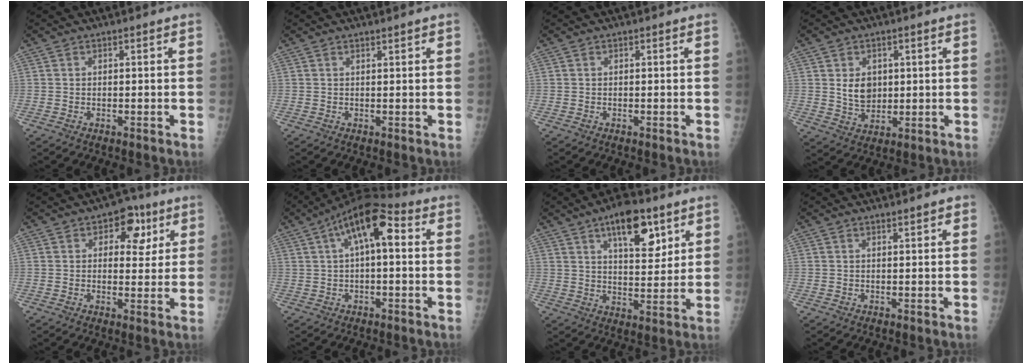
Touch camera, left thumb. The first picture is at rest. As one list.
[{"total": 0.8, "force": [0.5, 0.0, 0.6], "torque": [-0.004, 0.000, 0.007]}, {"total": 0.0}, {"total": 5.9, "force": [1.0, 4.6, 3.6], "torque": [-0.033, -0.011, 0.027]}, {"total": 7.5, "force": [3.0, 5.1, 4.6], "torque": [-0.013, -0.006, 0.033]}, {"total": 11.8, "force": [3.1, 5.0, 10.2], "torque": [-0.160, 0.037, 0.040]}, {"total": 12.2, "force": [6.5, 5.4, 8.7], "torque": [-0.098, -0.033, 0.101]}, {"total": 1.4, "force": [0.9, 0.3, 1.1], "torque": [-0.010, -0.002, 0.010]}]